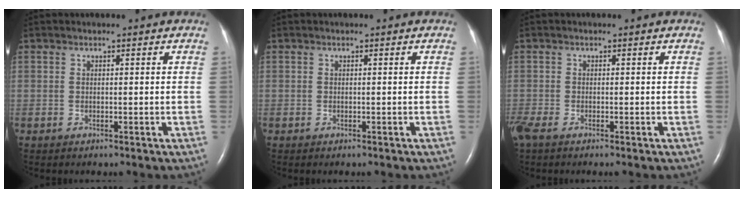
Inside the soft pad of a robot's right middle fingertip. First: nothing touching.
{"total": 0.0}
{"total": 2.3, "force": [-1.7, 0.6, 1.4], "torque": [-0.041, -0.009, -0.035]}